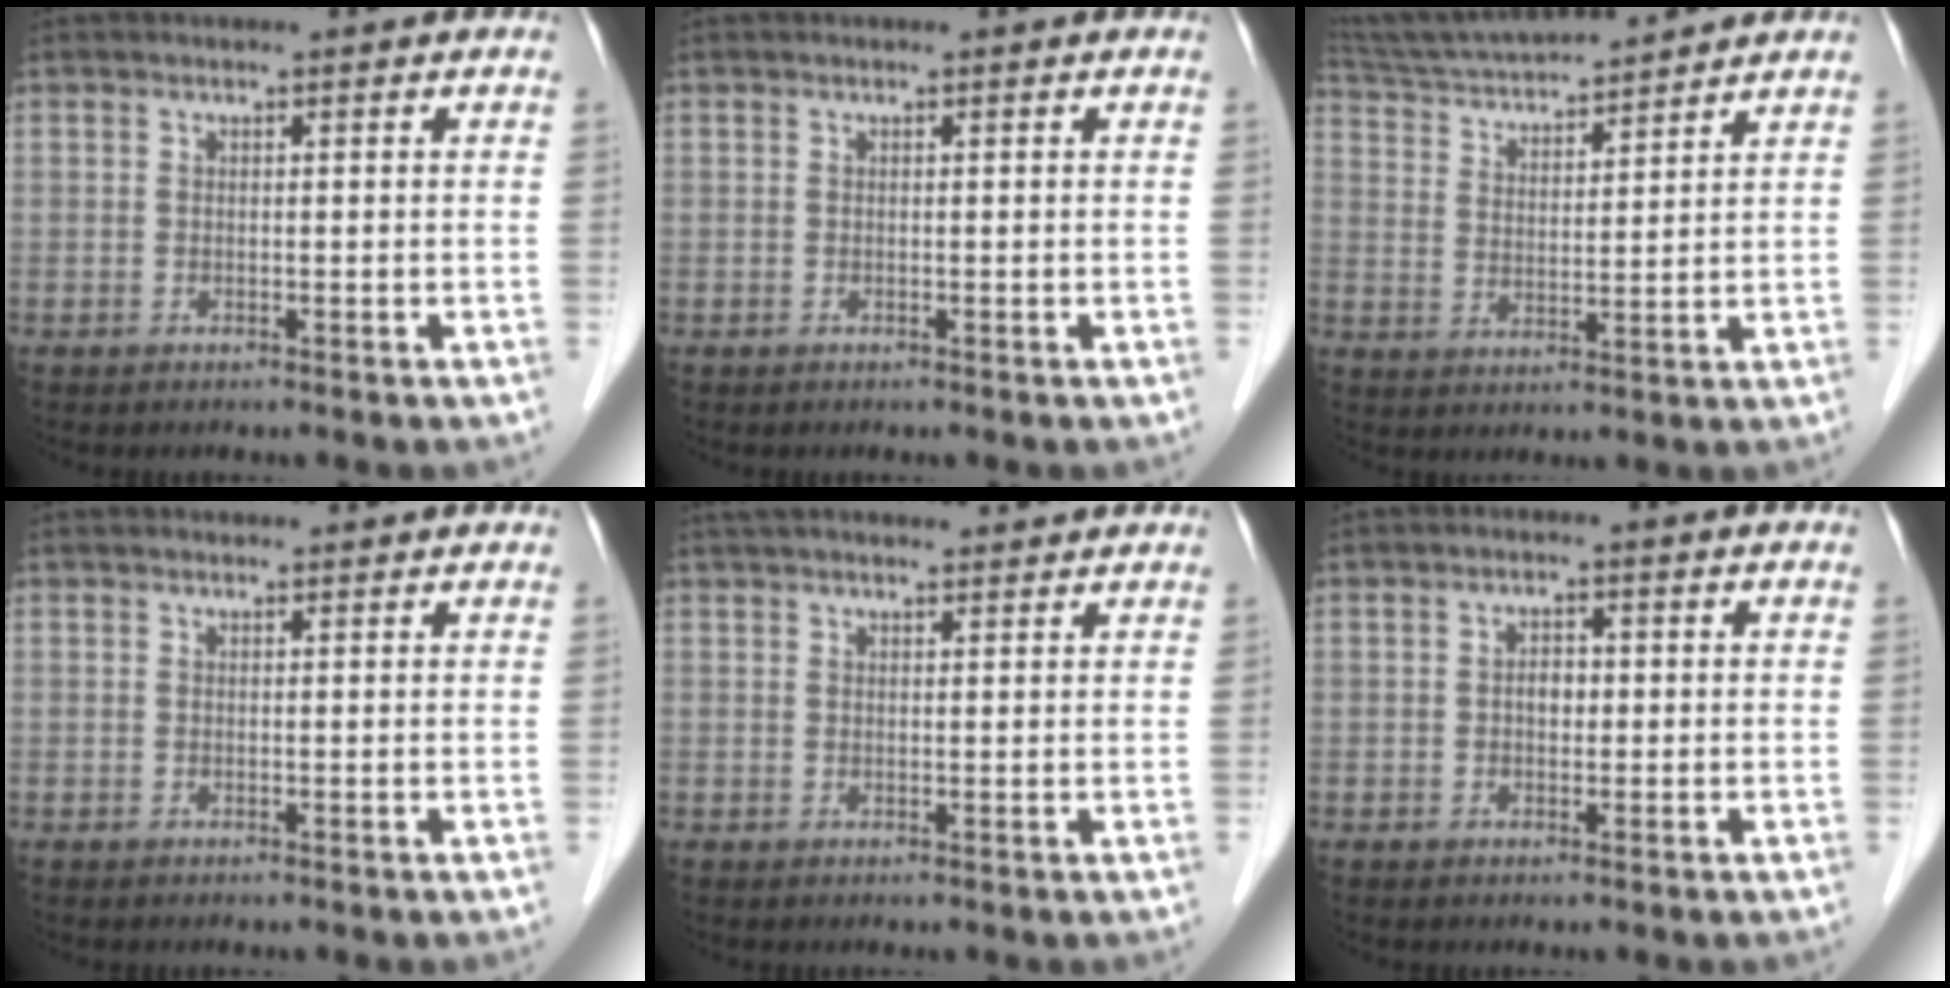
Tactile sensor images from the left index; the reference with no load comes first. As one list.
[{"total": 0.0}, {"total": 14.1, "force": [13.0, 0.6, 5.3], "torque": [-0.103, 0.020, 0.223]}, {"total": 2.7, "force": [2.6, 0.4, 0.4], "torque": [-0.009, 0.020, 0.033]}, {"total": 11.0, "force": [9.9, 1.8, 4.5], "torque": [-0.066, 0.038, 0.141]}, {"total": 1.8, "force": [0.0, 1.2, 1.4], "torque": [-0.023, 0.005, -0.002]}]